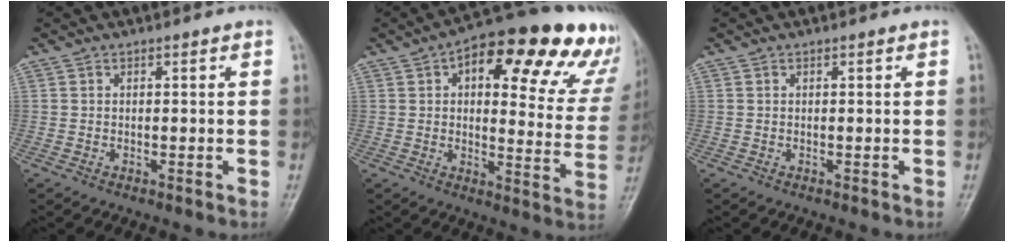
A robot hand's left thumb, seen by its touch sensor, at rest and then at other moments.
{"total": 25.0, "force": [14.2, 10.5, 17.7], "torque": [-0.189, -0.014, 0.169]}
{"total": 0.0}